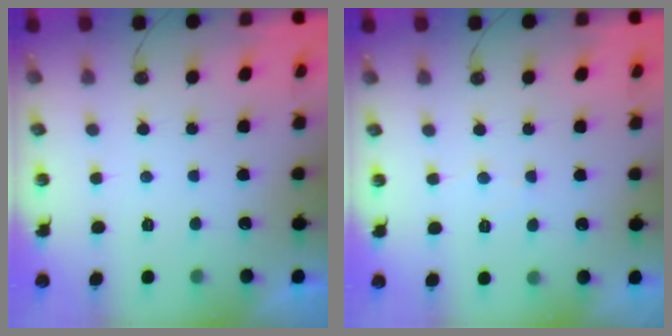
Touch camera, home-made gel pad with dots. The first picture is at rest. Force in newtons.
{"total": 3.5, "press": 3.5, "slide": 0.5}